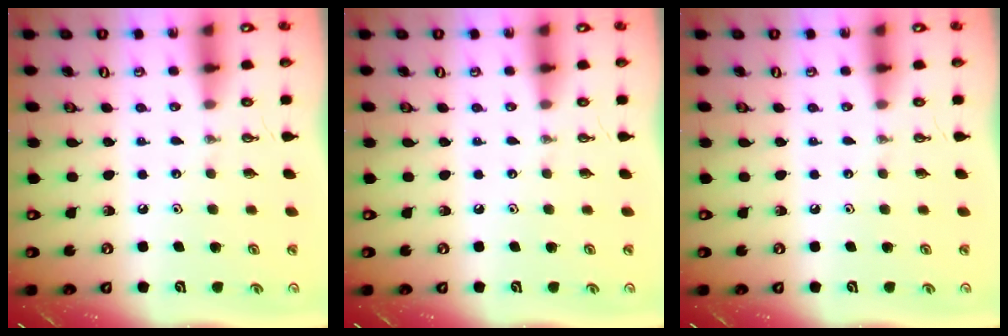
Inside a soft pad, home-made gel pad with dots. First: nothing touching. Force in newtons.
{"total": 0.0}
{"total": 0.0}